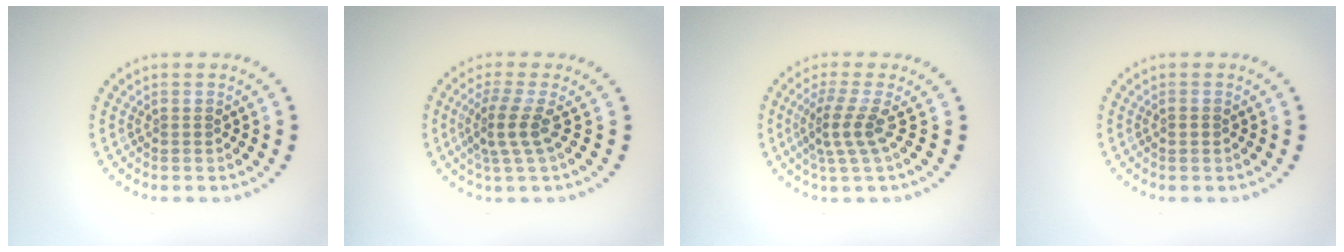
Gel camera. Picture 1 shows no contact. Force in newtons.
{"total": 2.7, "press": 1.9, "slide": 1.9}
{"total": 2.7, "press": 1.9, "slide": 1.9}
{"total": 0.9, "press": 0.9, "slide": 0.1}